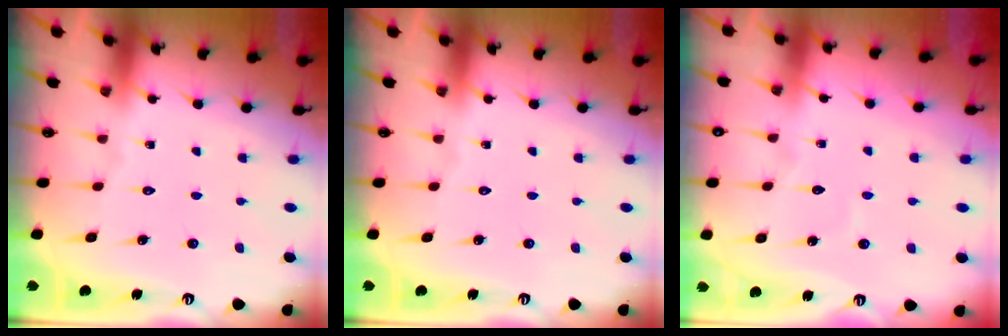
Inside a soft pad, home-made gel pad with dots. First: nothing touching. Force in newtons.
{"total": 0.0}
{"total": 4.0, "press": 4.0, "slide": 0.3}